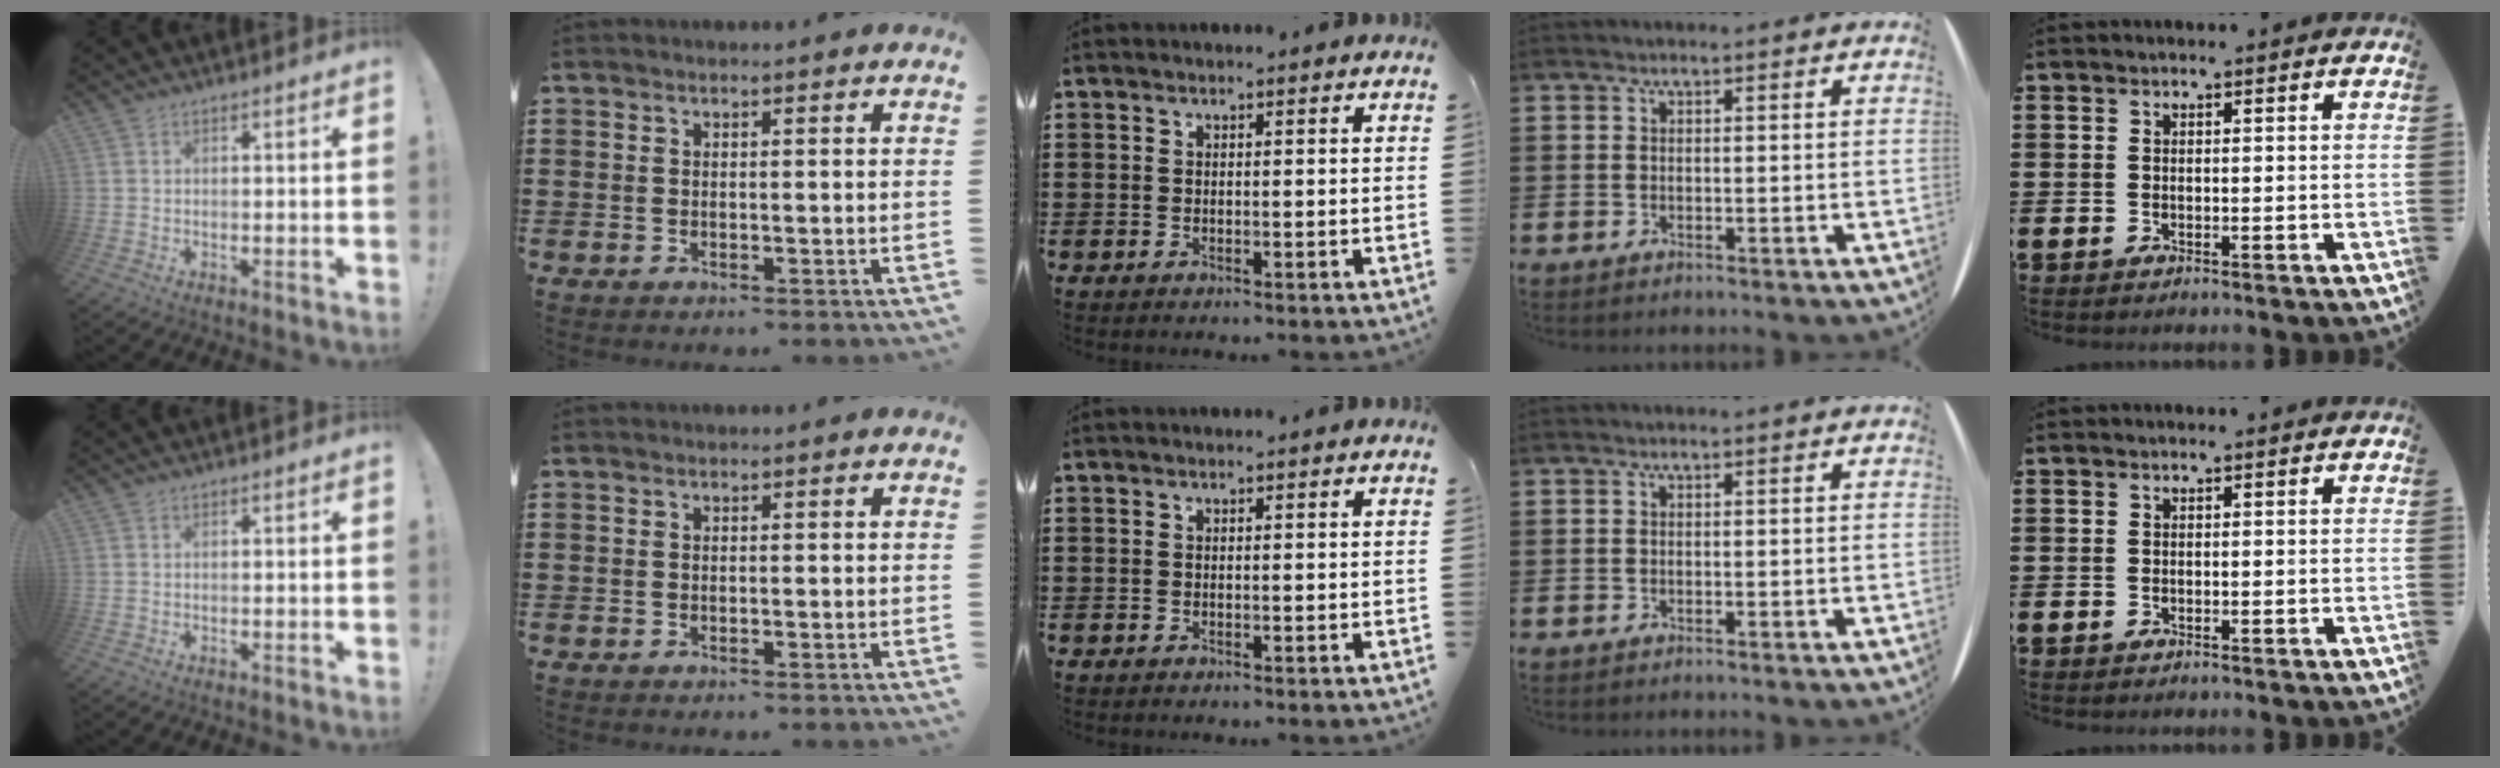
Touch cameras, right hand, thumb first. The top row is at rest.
{}